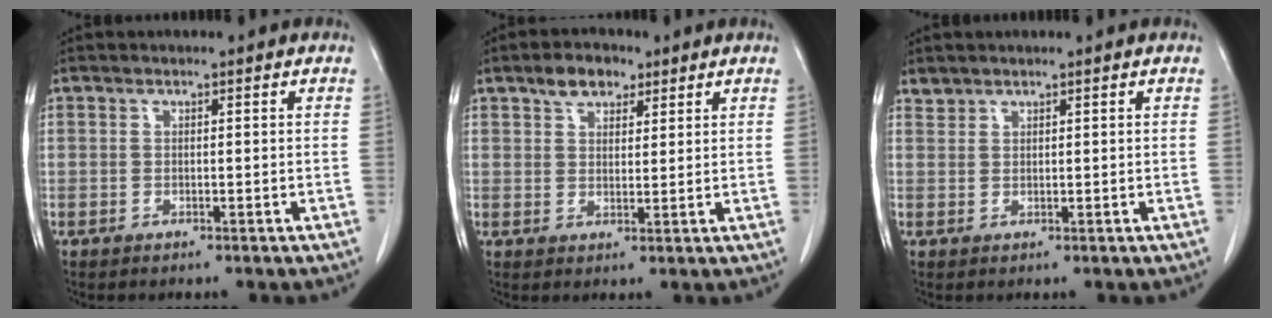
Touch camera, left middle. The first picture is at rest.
{"total": 4.6, "force": [3.0, 2.6, 2.4], "torque": [-0.042, 0.012, 0.054]}
{"total": 1.1, "force": [1.0, 0.3, -0.2], "torque": [0.002, 0.003, 0.021]}